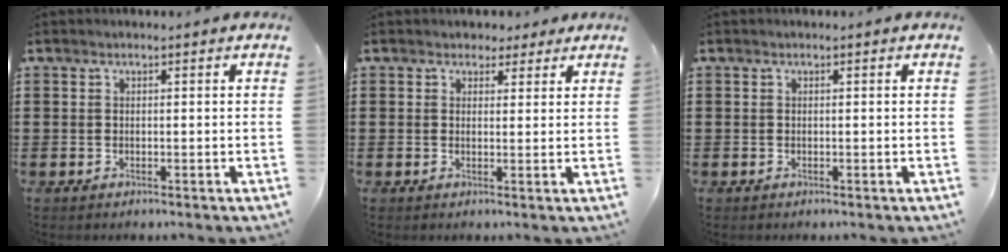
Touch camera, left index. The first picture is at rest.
{"total": 2.2, "force": [1.7, 1.5, 0.2], "torque": [-0.004, 0.005, 0.029]}
{"total": 0.0}